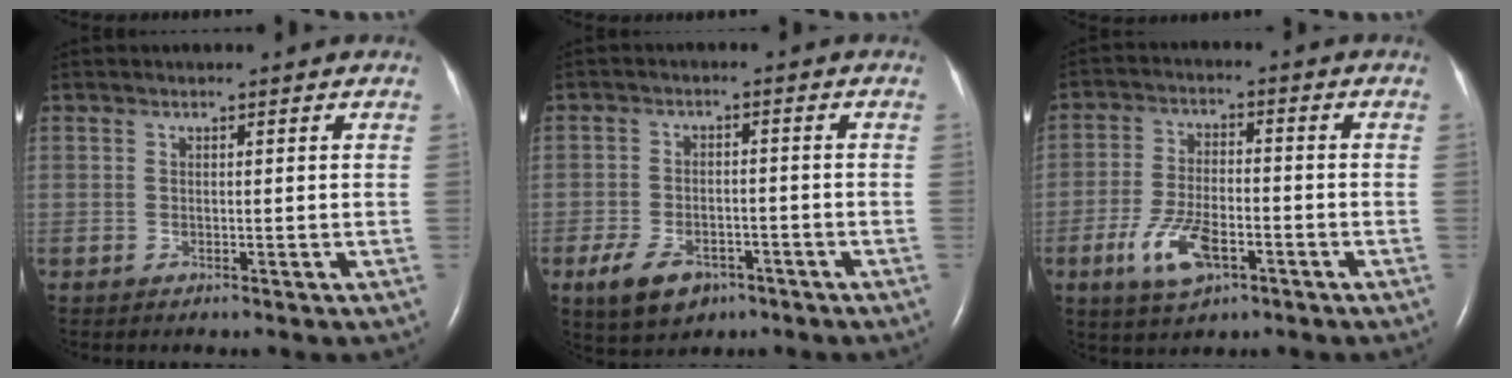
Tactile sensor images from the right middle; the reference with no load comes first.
{"total": 6.9, "force": [-3.9, 4.0, 3.9], "torque": [-0.084, -0.003, -0.058]}
{"total": 8.3, "force": [-3.8, 3.4, 6.5], "torque": [-0.141, -0.005, -0.067]}